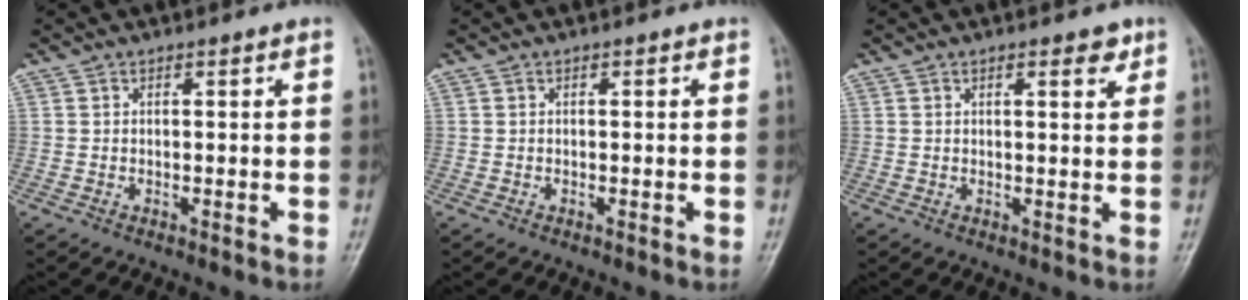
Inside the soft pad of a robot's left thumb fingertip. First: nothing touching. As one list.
[{"total": 0.0}, {"total": 2.8, "force": [1.6, 1.1, 2.0], "torque": [-0.017, -0.005, 0.017]}]